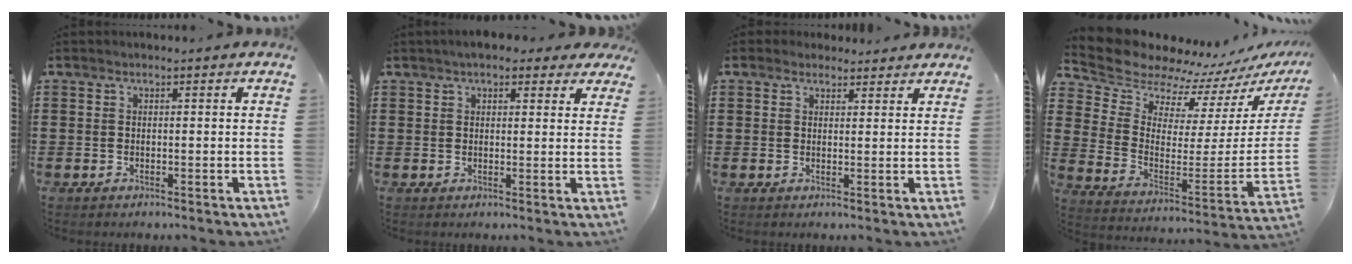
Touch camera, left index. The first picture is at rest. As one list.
[{"total": 3.9, "force": [3.2, 1.4, 1.8], "torque": [-0.038, 0.000, 0.055]}, {"total": 2.3, "force": [2.1, 0.9, 0.2], "torque": [-0.001, -0.003, 0.040]}, {"total": 8.8, "force": [8.4, 2.4, 1.1], "torque": [-0.069, -0.081, 0.144]}]